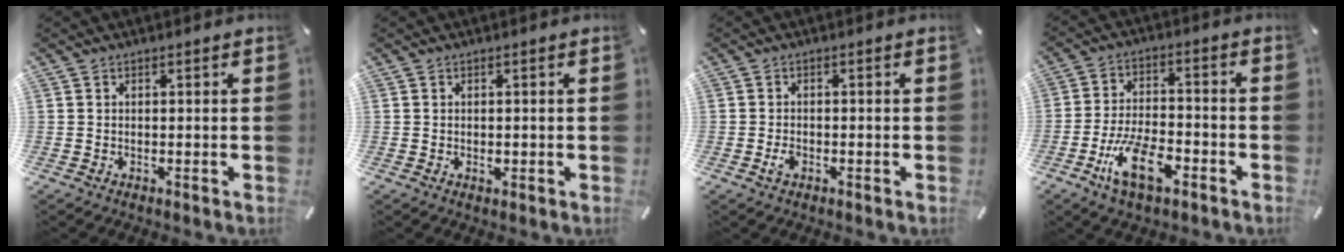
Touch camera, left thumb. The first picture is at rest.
{"total": 1.2, "force": [-0.2, 0.9, 0.8], "torque": [-0.014, 0.000, -0.003]}
{"total": 2.3, "force": [-0.9, 1.4, 1.5], "torque": [-0.035, 0.001, -0.019]}
{"total": 12.1, "force": [-6.1, 5.8, 8.8], "torque": [-0.180, 0.021, -0.112]}